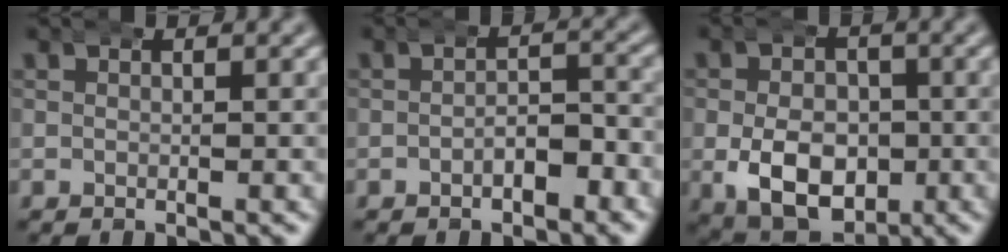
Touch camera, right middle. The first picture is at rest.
{"total": 2.7, "force": [-1.7, 1.3, 1.7], "torque": [-0.014, -0.001, -0.032]}
{"total": 8.5, "force": [-2.0, 6.2, 5.4], "torque": [-0.093, -0.032, -0.020]}